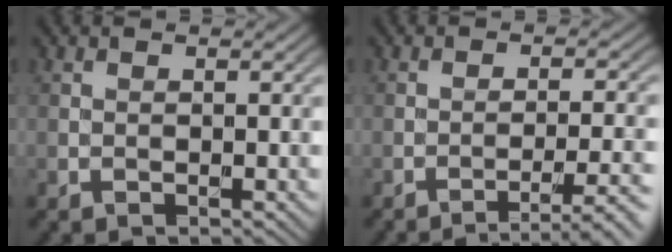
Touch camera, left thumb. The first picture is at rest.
{"total": 5.3, "force": [-3.2, 0.8, 4.1], "torque": [-0.067, 0.007, -0.050]}